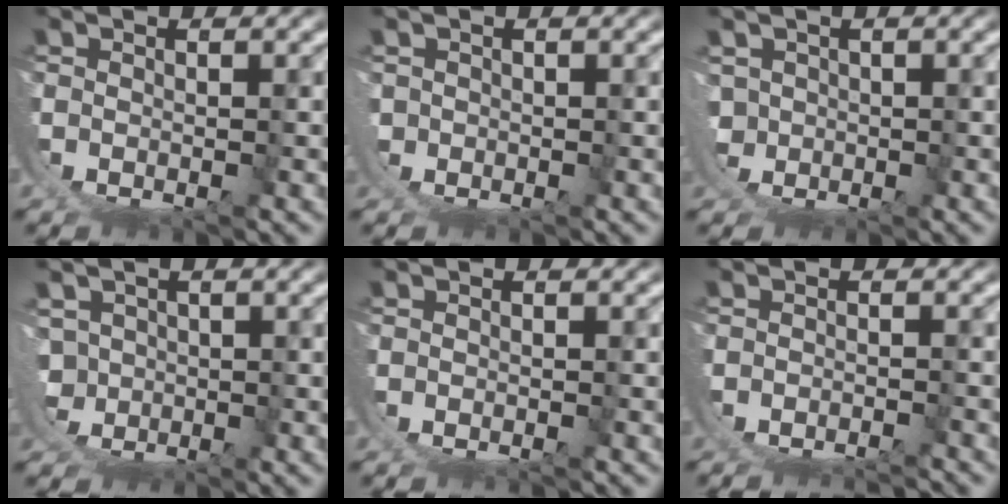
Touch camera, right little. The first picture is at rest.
{"total": 2.5, "force": [-1.1, 2.2, 0.7], "torque": [-0.034, -0.025, -0.010]}
{"total": 4.0, "force": [-0.5, 3.7, 1.6], "torque": [-0.058, -0.034, 0.000]}
{"total": 6.1, "force": [-0.8, 5.6, 2.4], "torque": [-0.076, -0.039, -0.005]}
{"total": 0.8, "force": [-0.8, -0.1, -0.1], "torque": [0.003, -0.002, -0.011]}
{"total": 4.6, "force": [-4.1, 1.6, 1.2], "torque": [-0.026, -0.013, -0.058]}